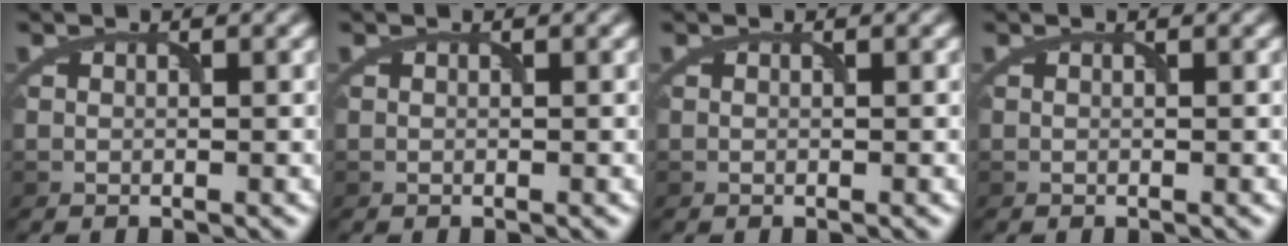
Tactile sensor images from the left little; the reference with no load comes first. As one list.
[{"total": 0.0}, {"total": 0.0}, {"total": 0.0}]